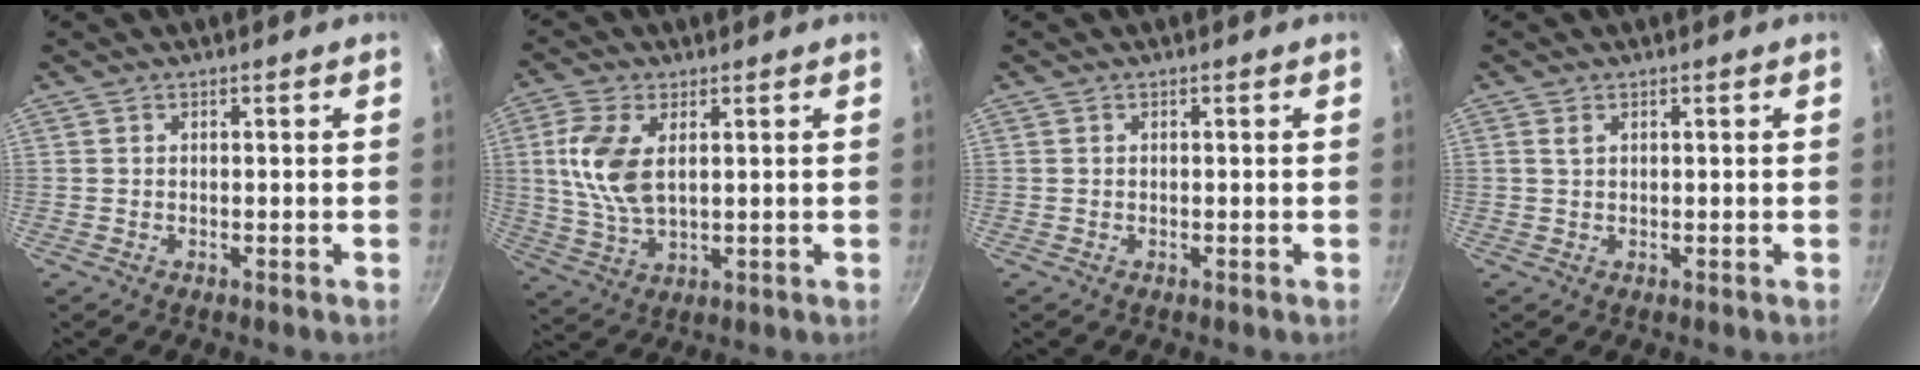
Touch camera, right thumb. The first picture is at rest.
{"total": 10.0, "force": [2.1, 5.4, 8.2], "torque": [-0.170, -0.005, 0.045]}
{"total": 0.0}
{"total": 1.2, "force": [0.5, 0.7, 0.8], "torque": [-0.014, 0.001, 0.010]}